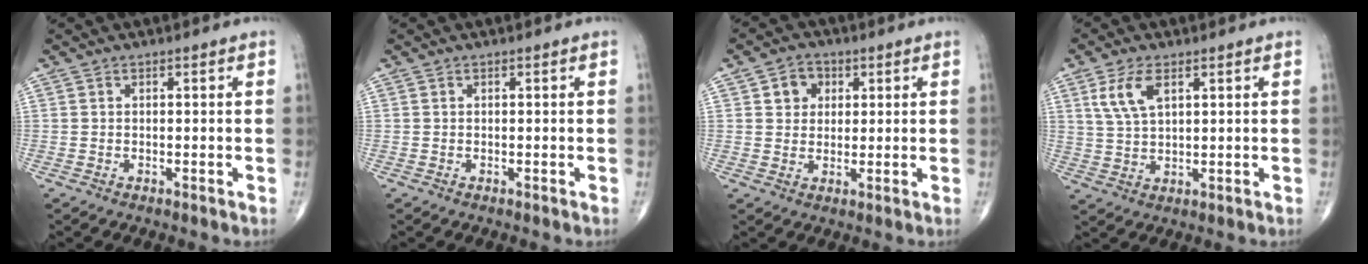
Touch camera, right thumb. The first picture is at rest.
{"total": 0.0}
{"total": 5.1, "force": [1.8, 4.3, 2.1], "torque": [-0.007, -0.003, 0.026]}
{"total": 6.6, "force": [2.9, 3.1, 5.0], "torque": [-0.102, -0.007, 0.065]}